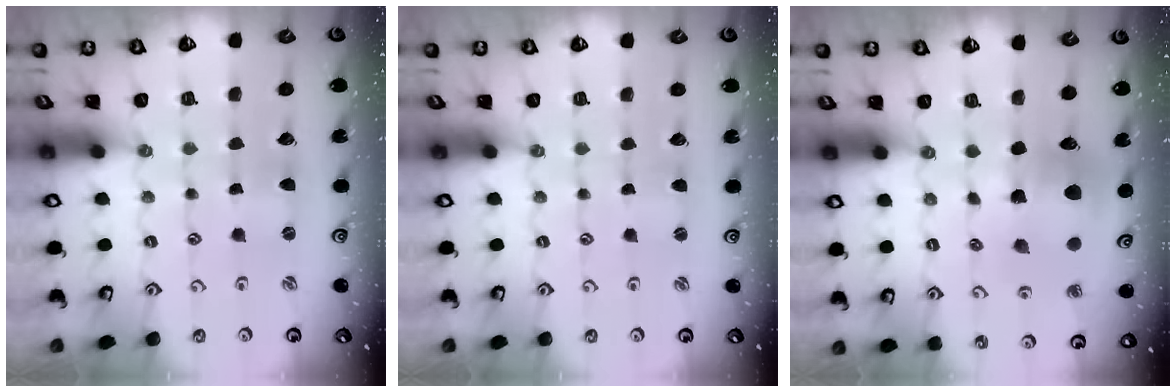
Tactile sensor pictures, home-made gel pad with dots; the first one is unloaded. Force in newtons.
{"total": 1.1, "press": 1.0, "slide": 0.2}
{"total": 10.5, "press": 10.5, "slide": 0.9}